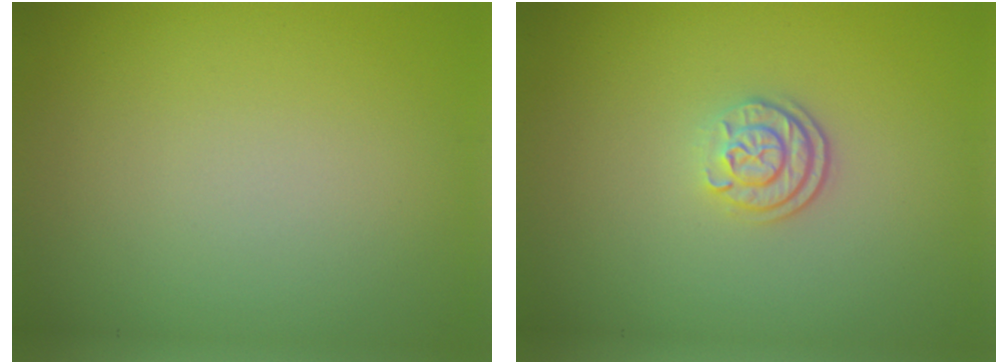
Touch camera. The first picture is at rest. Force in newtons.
{"total": 2.3, "press": 1.9, "slide": 1.4}